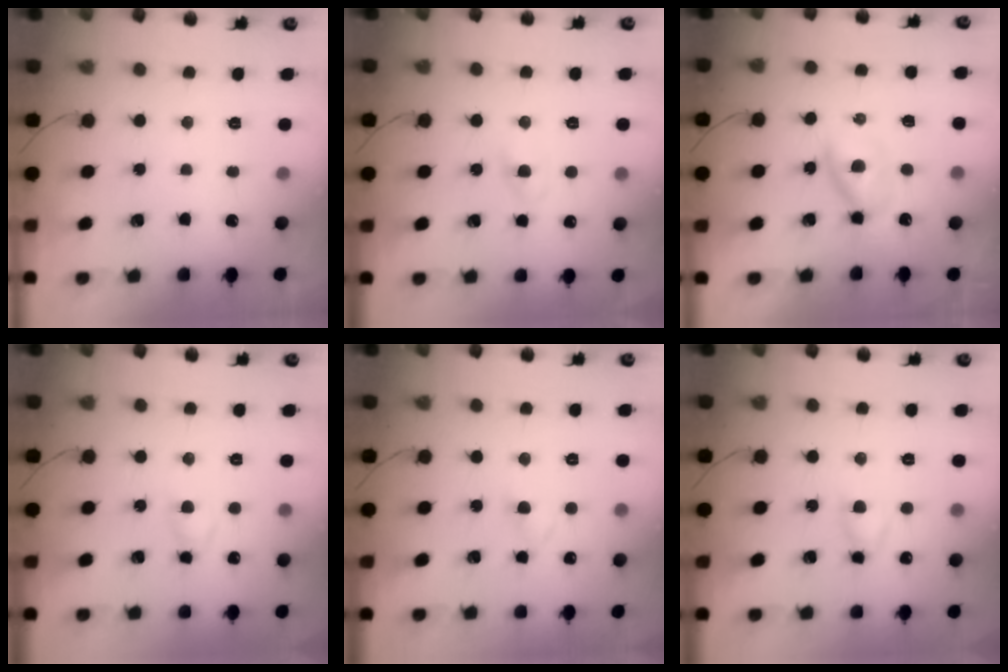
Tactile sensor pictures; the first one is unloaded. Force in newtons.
{"total": 2.1, "press": 1.8, "slide": 1.0}
{"total": 2.8, "press": 2.8, "slide": 0.5}
{"total": 2.8, "press": 2.7, "slide": 0.8}
{"total": 2.9, "press": 2.7, "slide": 1.2}
{"total": 3.4, "press": 3.3, "slide": 0.7}